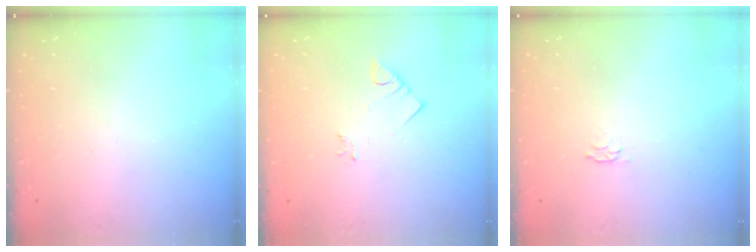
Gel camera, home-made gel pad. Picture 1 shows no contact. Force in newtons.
{"total": 2.6, "press": 2.6, "slide": 0.3}
{"total": 2.9, "press": 2.9, "slide": 0.4}